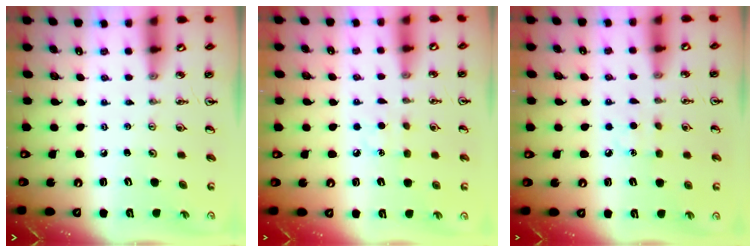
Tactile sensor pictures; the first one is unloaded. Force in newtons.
{"total": 5.2, "press": 5.2, "slide": 0.3}
{"total": 5.2, "press": 5.2, "slide": 0.3}